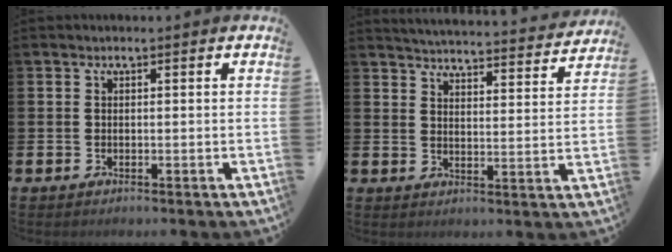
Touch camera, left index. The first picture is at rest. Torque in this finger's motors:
{"motor_torque": [0.99, -1.15, 0.34, 0.08]}